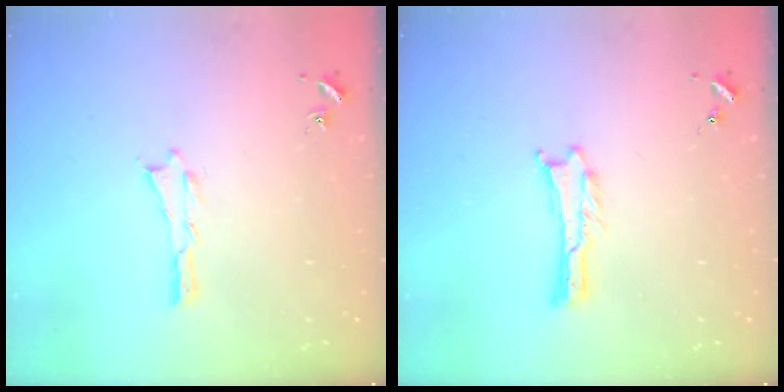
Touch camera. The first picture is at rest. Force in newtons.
{"total": 0.0}